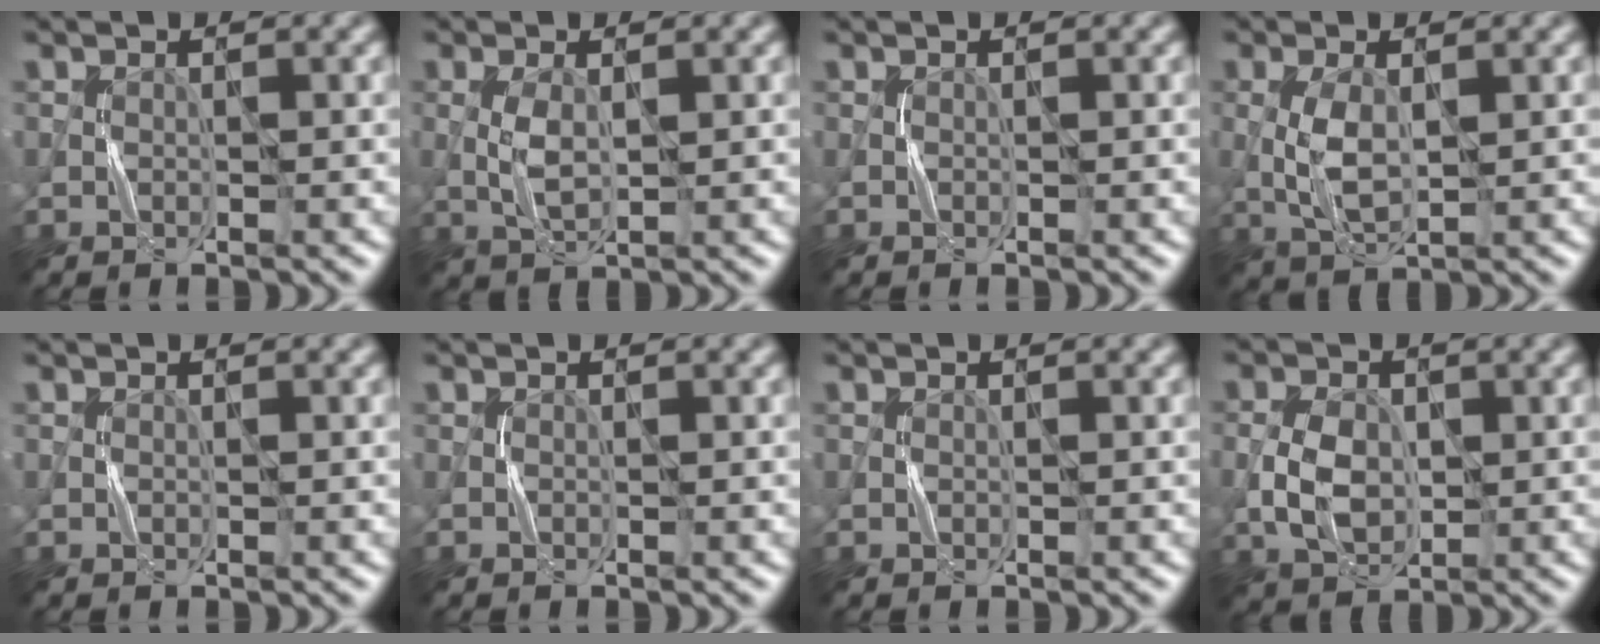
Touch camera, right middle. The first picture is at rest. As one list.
[{"total": 2.2, "force": [0.3, 0.9, 2.0], "torque": [-0.046, 0.000, 0.010]}, {"total": 0.0}, {"total": 3.2, "force": [0.2, 1.5, 2.8], "torque": [-0.069, -0.001, 0.009]}, {"total": 0.0}, {"total": 0.0}, {"total": 0.0}, {"total": 3.9, "force": [-0.1, 2.8, 2.7], "torque": [-0.056, 0.000, -0.001]}]